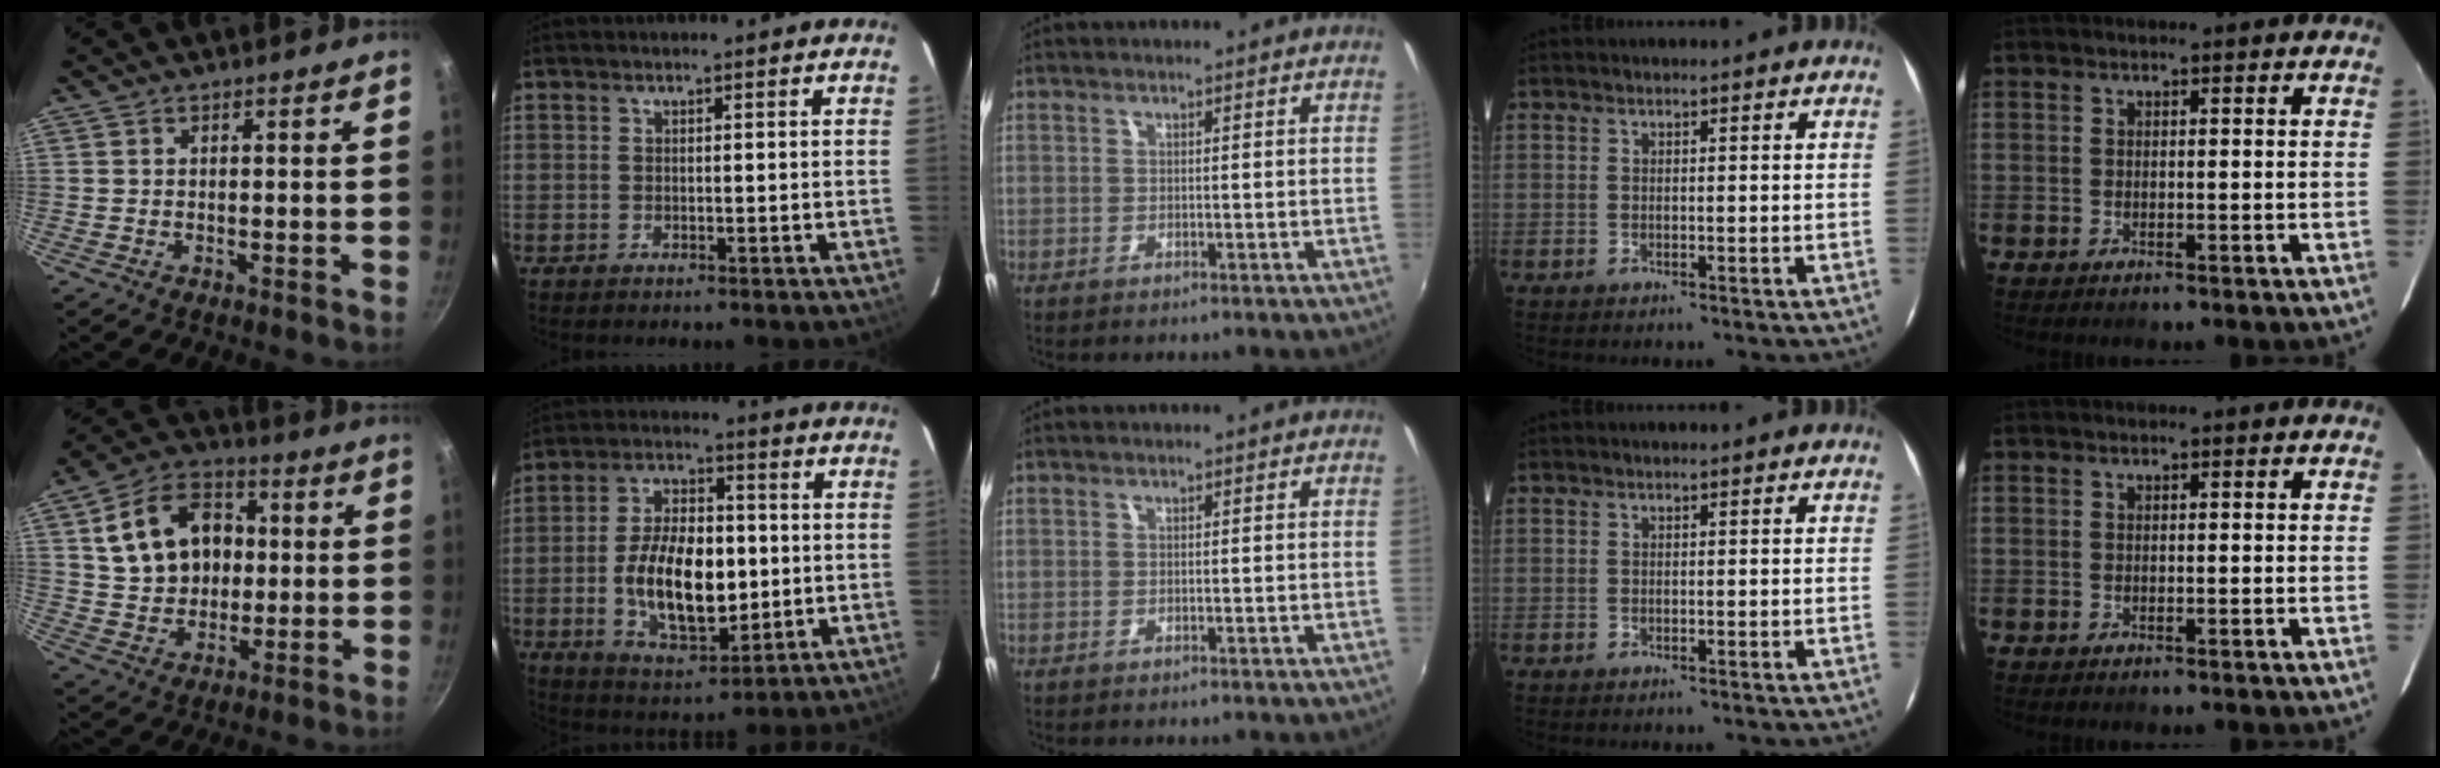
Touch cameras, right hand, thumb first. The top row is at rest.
{"thumb": {"total": 15.9, "force": [2.8, 12.2, 9.9], "torque": [-0.136, 0.021, 0.046]}, "index": {"total": 15.8, "force": [-1.6, 8.2, 13.5], "torque": [-0.255, 0.002, -0.014]}}